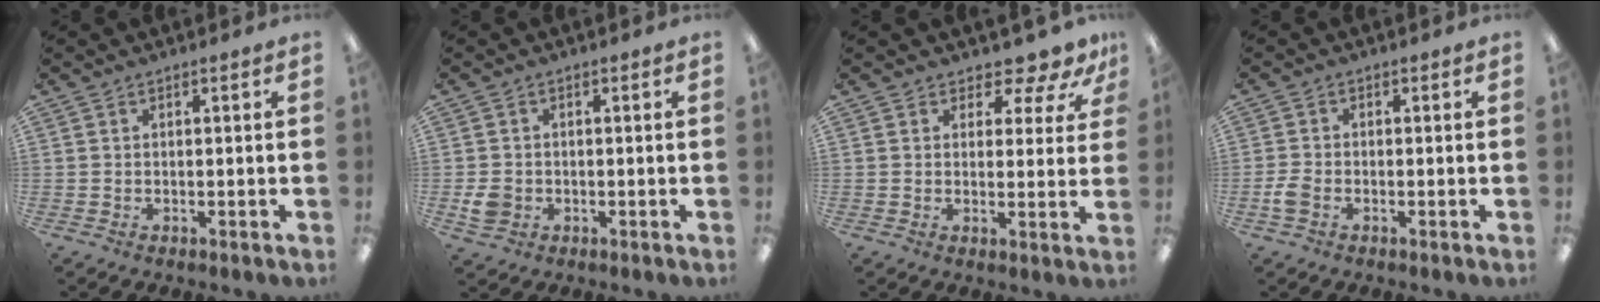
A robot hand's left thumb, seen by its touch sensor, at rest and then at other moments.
{"total": 3.6, "force": [-0.6, 3.2, 1.6], "torque": [-0.024, 0.000, -0.012]}
{"total": 5.6, "force": [4.6, 2.4, 2.1], "torque": [-0.019, -0.039, 0.077]}
{"total": 3.0, "force": [-1.3, 2.0, 1.9], "torque": [-0.043, 0.002, -0.025]}